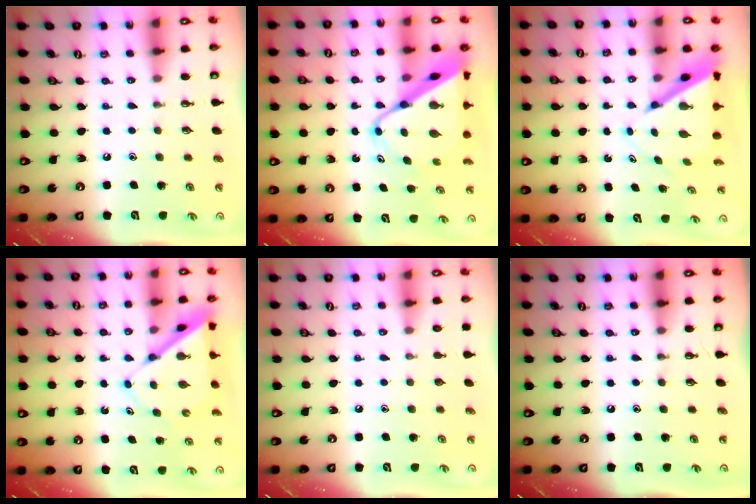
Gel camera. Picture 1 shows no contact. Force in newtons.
{"total": 13.2, "press": 13.2, "slide": 1.0}
{"total": 7.4, "press": 7.4, "slide": 0.5}
{"total": 7.5, "press": 7.5, "slide": 0.7}
{"total": 0.0}
{"total": 0.0}